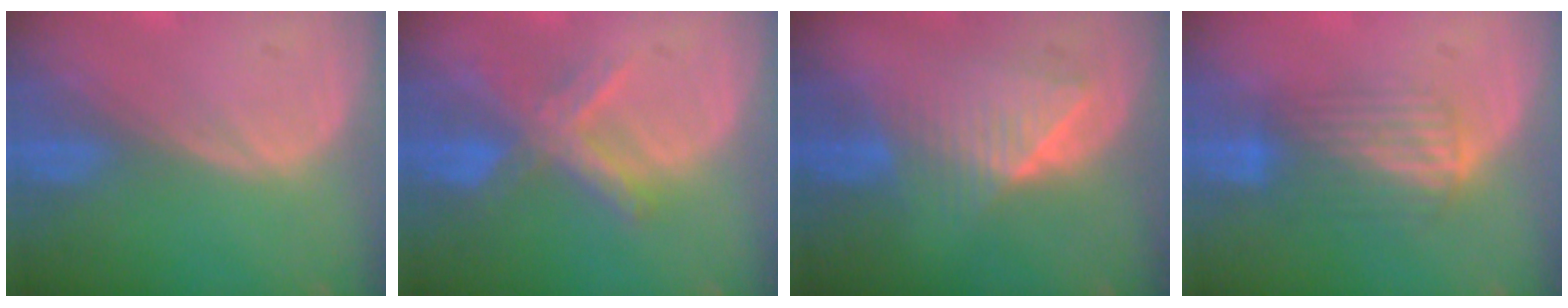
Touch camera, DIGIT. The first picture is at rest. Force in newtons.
{"total": 7.1, "press": 6.2, "slide": 3.6}
{"total": 6.4, "press": 6.3, "slide": 1.1}
{"total": 6.8, "press": 5.7, "slide": 3.6}